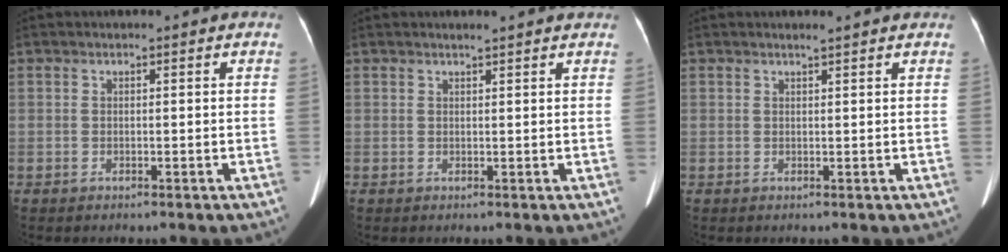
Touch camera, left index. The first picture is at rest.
{"total": 2.9, "force": [2.6, 0.0, 1.2], "torque": [-0.019, 0.013, 0.030]}
{"total": 2.0, "force": [1.8, -0.1, 0.9], "torque": [-0.015, 0.012, 0.024]}